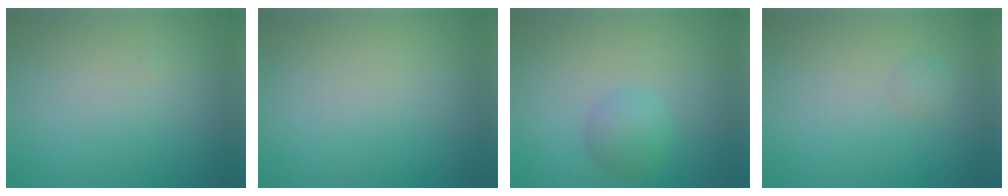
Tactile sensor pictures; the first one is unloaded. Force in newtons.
{"total": 0.0}
{"total": 2.4, "press": 2.4, "slide": 0.1}
{"total": 0.7, "press": 0.7, "slide": 0.0}